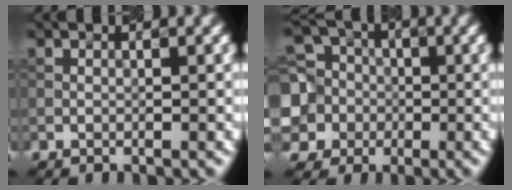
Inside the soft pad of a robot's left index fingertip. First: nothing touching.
{"total": 9.3, "force": [-0.7, 8.7, 3.4], "torque": [-0.099, 0.016, -0.043]}